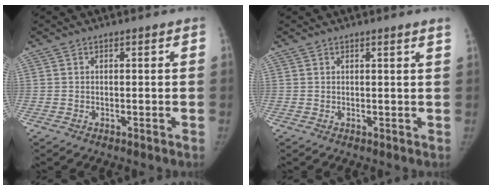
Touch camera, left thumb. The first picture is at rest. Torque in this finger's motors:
{"motor_torque": [-0.11, -0.05, -0.01, 0.19, 0.00]}